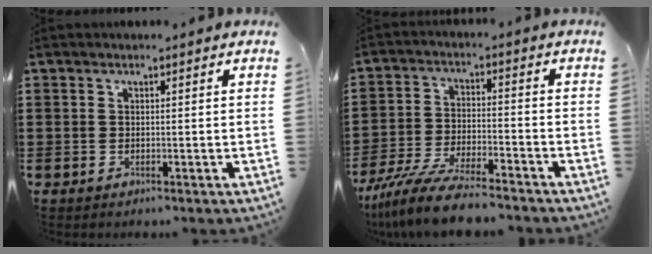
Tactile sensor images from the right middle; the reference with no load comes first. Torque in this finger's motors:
{"motor_torque": [1.78, -0.36, 0.55, 0.21]}